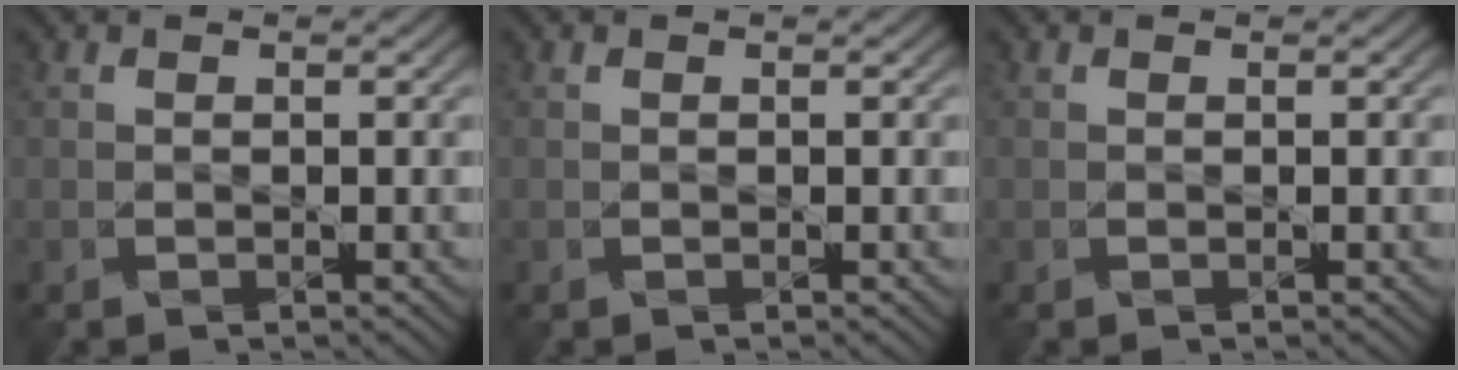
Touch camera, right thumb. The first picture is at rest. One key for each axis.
{"total": 0.0}
{"total": 0.0}